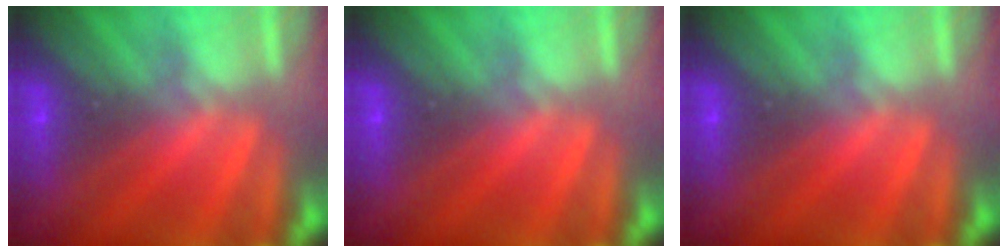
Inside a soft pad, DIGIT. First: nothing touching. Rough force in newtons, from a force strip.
{"total": 0.0}
{"total": 0.0}